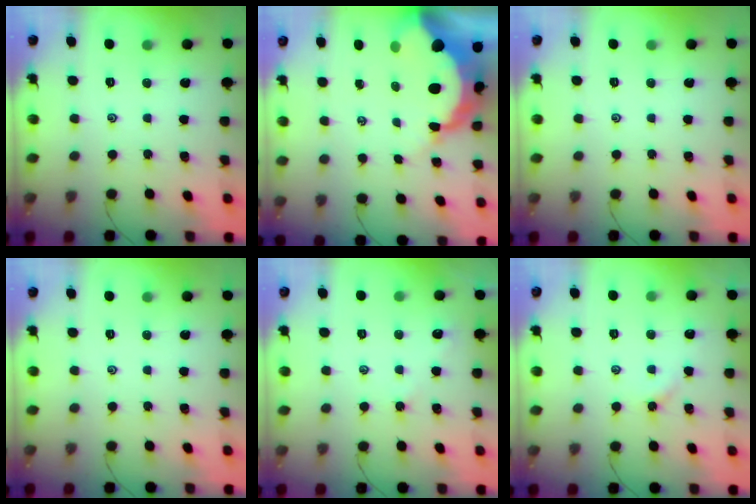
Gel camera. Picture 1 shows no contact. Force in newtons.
{"total": 14.6, "press": 14.6, "slide": 1.4}
{"total": 0.0}
{"total": 0.0}
{"total": 3.0, "press": 2.9, "slide": 0.4}
{"total": 1.5, "press": 1.4, "slide": 0.3}